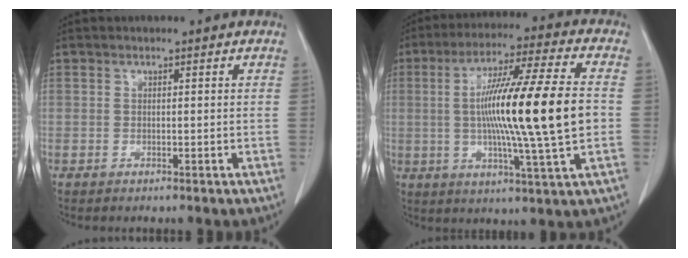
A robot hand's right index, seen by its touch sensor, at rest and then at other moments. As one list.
[{"total": 18.6, "force": [-0.2, -0.2, 18.6], "torque": [-0.319, -0.003, -0.014]}]